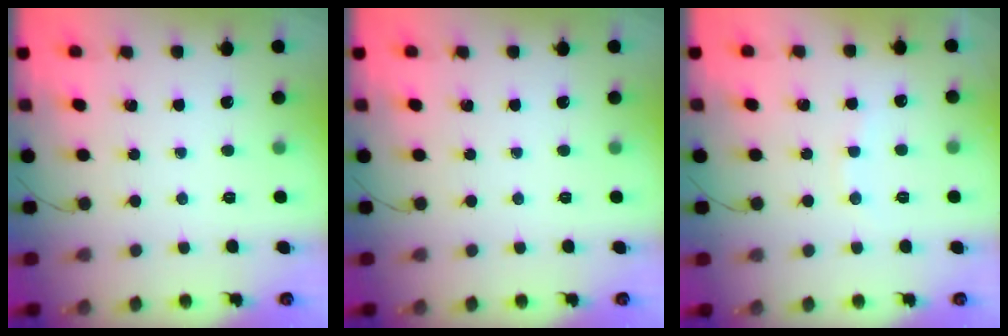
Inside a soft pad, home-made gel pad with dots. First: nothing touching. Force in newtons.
{"total": 0.0}
{"total": 6.5, "press": 6.4, "slide": 1.4}